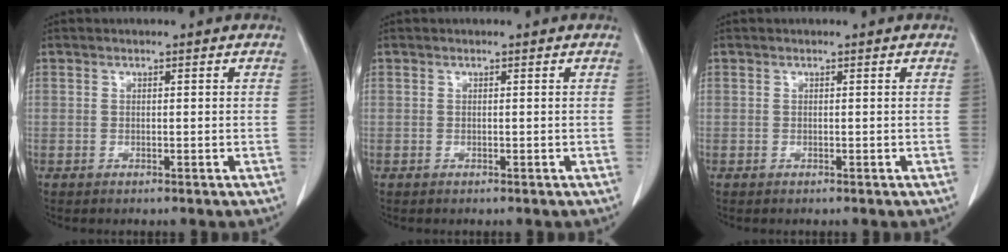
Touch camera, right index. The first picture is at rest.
{"total": 0.0}
{"total": 0.0}